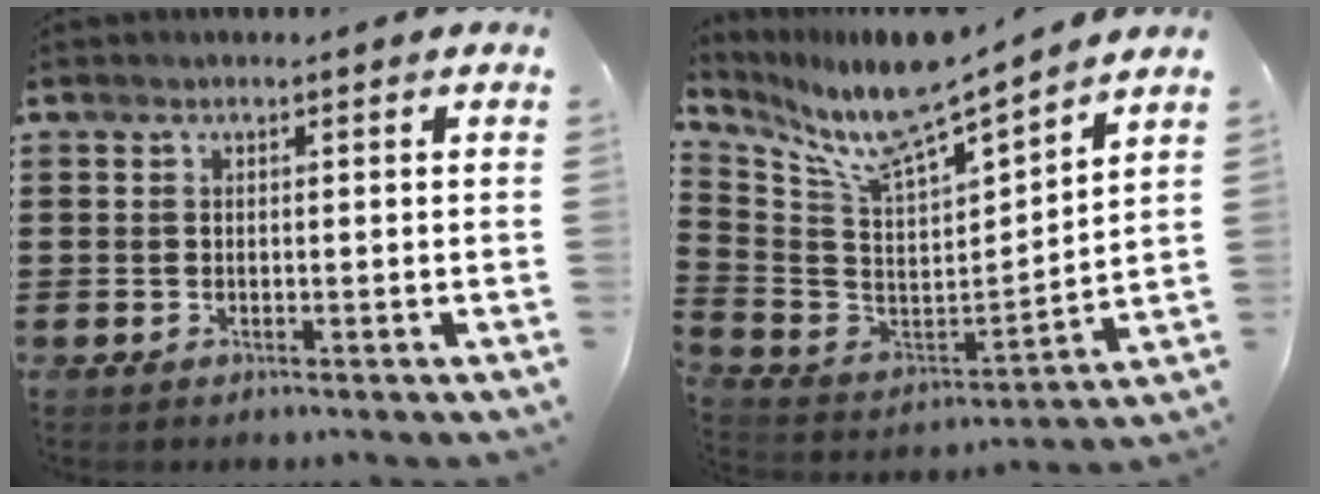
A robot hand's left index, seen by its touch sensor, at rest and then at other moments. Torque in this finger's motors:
{"motor_torque": [2.14, 0.00, 0.36, 0.21]}